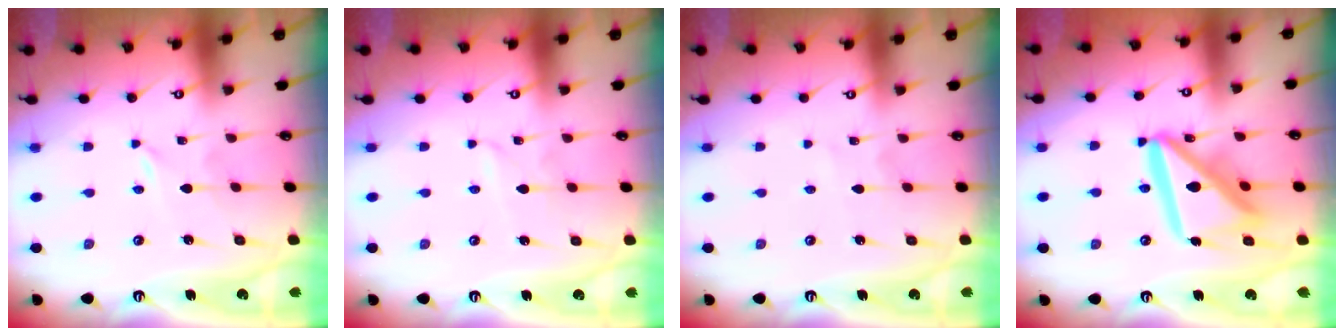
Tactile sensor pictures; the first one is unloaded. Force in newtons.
{"total": 1.6, "press": 1.5, "slide": 0.1}
{"total": 1.5, "press": 1.5, "slide": 0.2}
{"total": 18.4, "press": 18.3, "slide": 2.0}